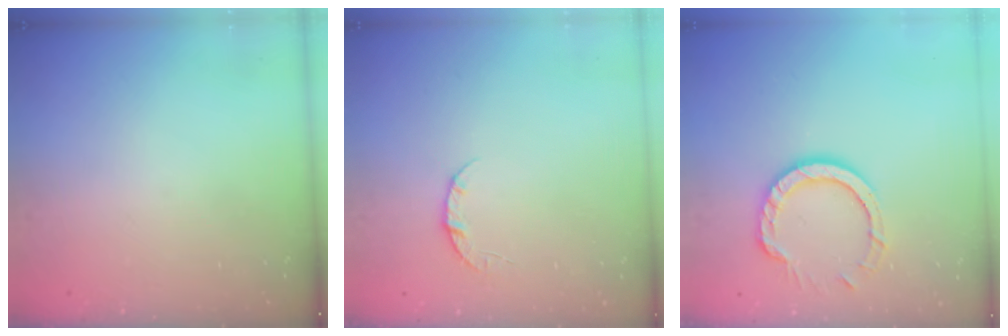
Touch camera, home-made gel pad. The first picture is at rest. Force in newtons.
{"total": 4.2, "press": 4.2, "slide": 0.5}
{"total": 10.8, "press": 10.7, "slide": 1.3}